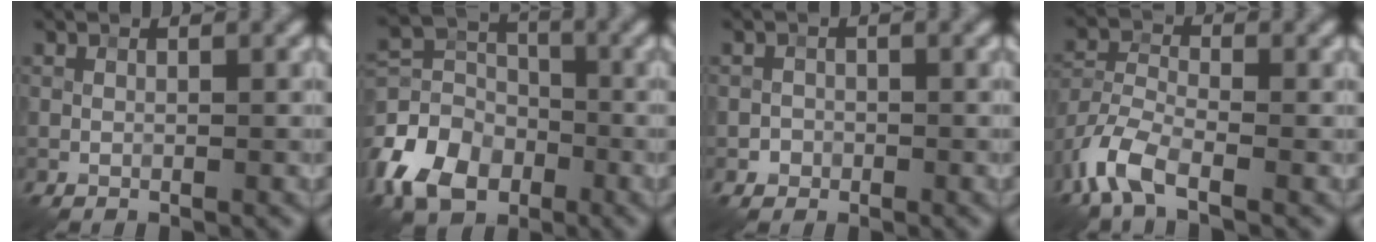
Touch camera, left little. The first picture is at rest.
{"total": 7.8, "force": [-3.7, 5.4, 4.2], "torque": [-0.093, 0.005, -0.086]}
{"total": 1.0, "force": [-0.5, 0.9, 0.0], "torque": [0.007, 0.003, -0.009]}
{"total": 5.7, "force": [-3.6, 2.3, 3.8], "torque": [-0.087, -0.005, -0.085]}